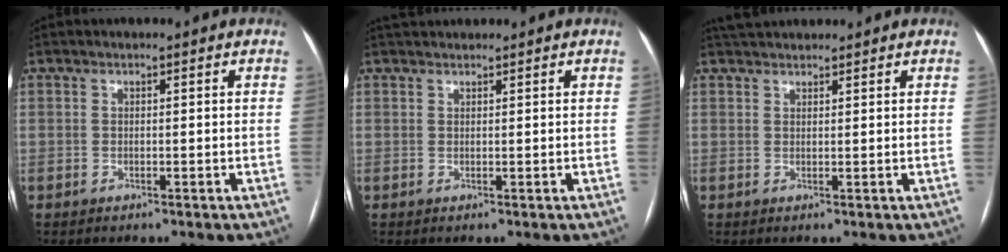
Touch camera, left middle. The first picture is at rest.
{"total": 2.4, "force": [2.3, 0.4, 0.5], "torque": [-0.006, 0.029, 0.041]}
{"total": 4.3, "force": [4.0, 0.9, 1.2], "torque": [-0.017, 0.038, 0.068]}